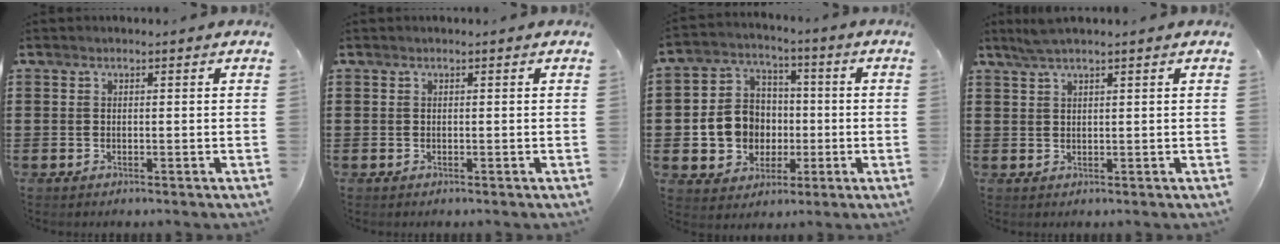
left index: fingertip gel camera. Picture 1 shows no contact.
{"total": 0.0}
{"total": 8.8, "force": [-0.7, 8.3, 2.8], "torque": [-0.085, 0.018, -0.007]}
{"total": 2.3, "force": [1.8, 0.1, 1.5], "torque": [-0.032, 0.003, 0.032]}